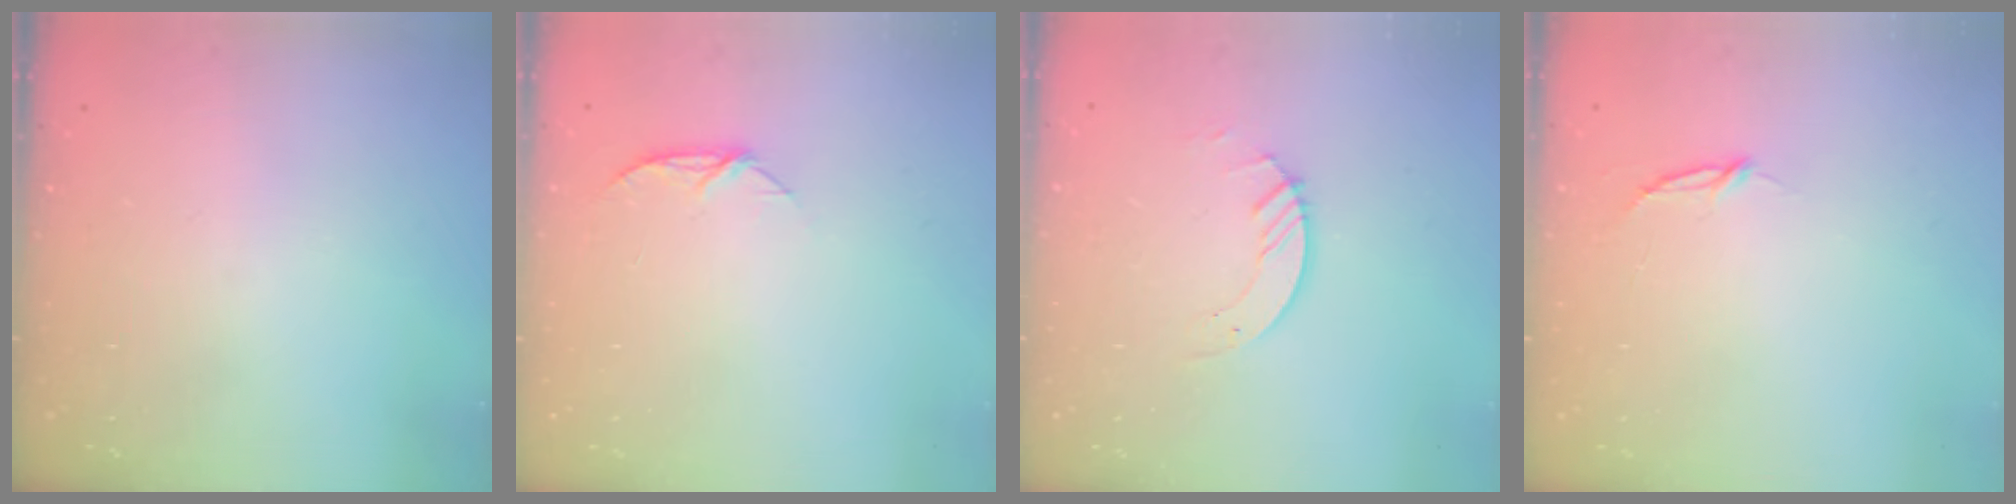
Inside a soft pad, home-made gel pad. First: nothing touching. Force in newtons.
{"total": 5.8, "press": 5.7, "slide": 0.6}
{"total": 3.3, "press": 3.3, "slide": 0.1}
{"total": 2.8, "press": 2.8, "slide": 0.3}